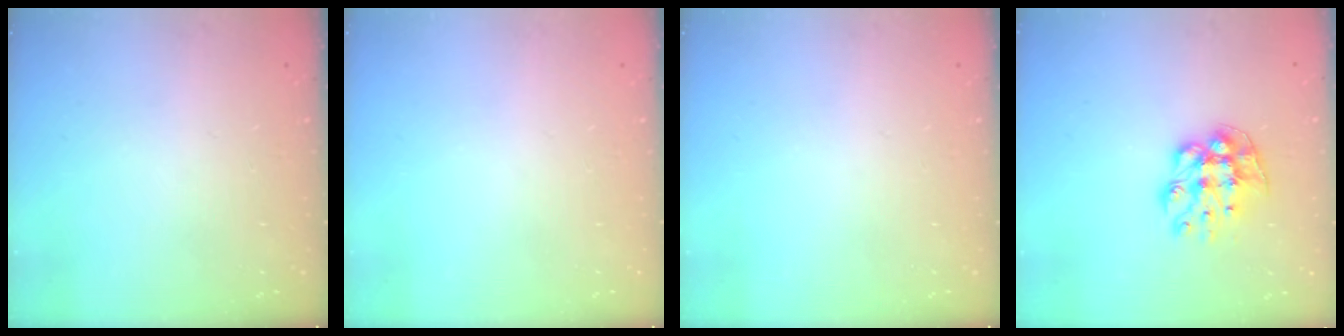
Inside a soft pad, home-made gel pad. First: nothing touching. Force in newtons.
{"total": 0.0}
{"total": 0.0}
{"total": 9.7, "press": 9.7, "slide": 0.5}